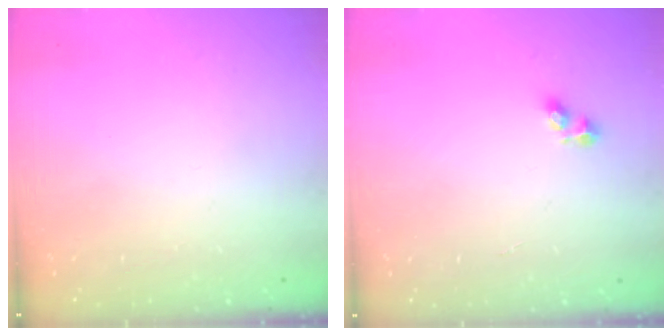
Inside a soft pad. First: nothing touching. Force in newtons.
{"total": 2.6, "press": 2.6, "slide": 0.2}